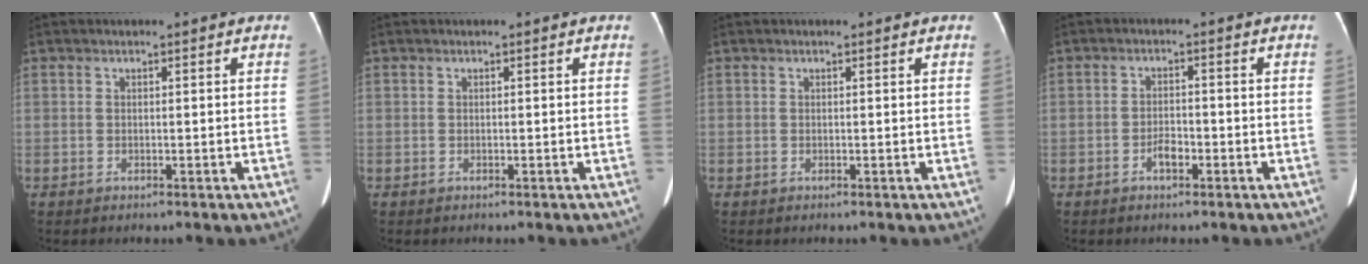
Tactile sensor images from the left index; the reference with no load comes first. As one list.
[{"total": 0.0}, {"total": 0.0}, {"total": 2.4, "force": [-1.3, 1.0, 1.7], "torque": [-0.030, 0.004, -0.022]}]